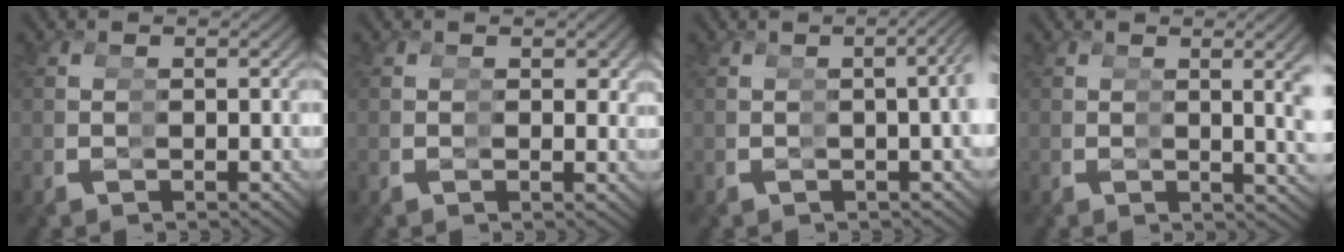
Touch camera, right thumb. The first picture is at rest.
{"total": 0.9, "force": [0.6, 0.6, 0.3], "torque": [0.001, -0.003, 0.006]}
{"total": 4.2, "force": [0.3, 1.2, 4.0], "torque": [-0.037, 0.020, -0.002]}
{"total": 3.0, "force": [0.6, 0.2, 2.9], "torque": [-0.029, 0.006, 0.011]}